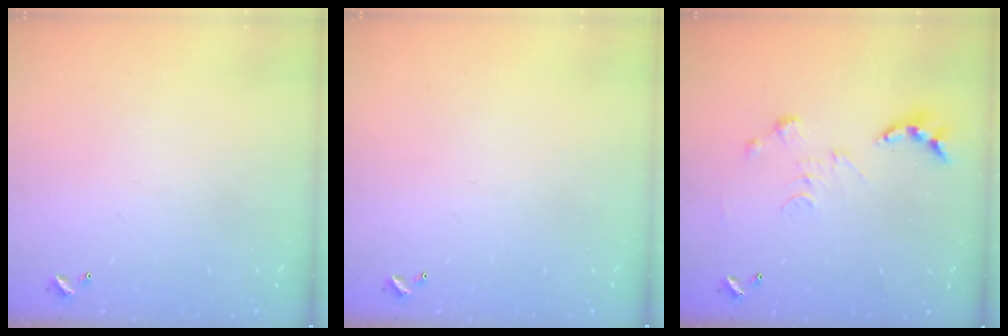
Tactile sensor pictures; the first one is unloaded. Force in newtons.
{"total": 0.0}
{"total": 0.0}